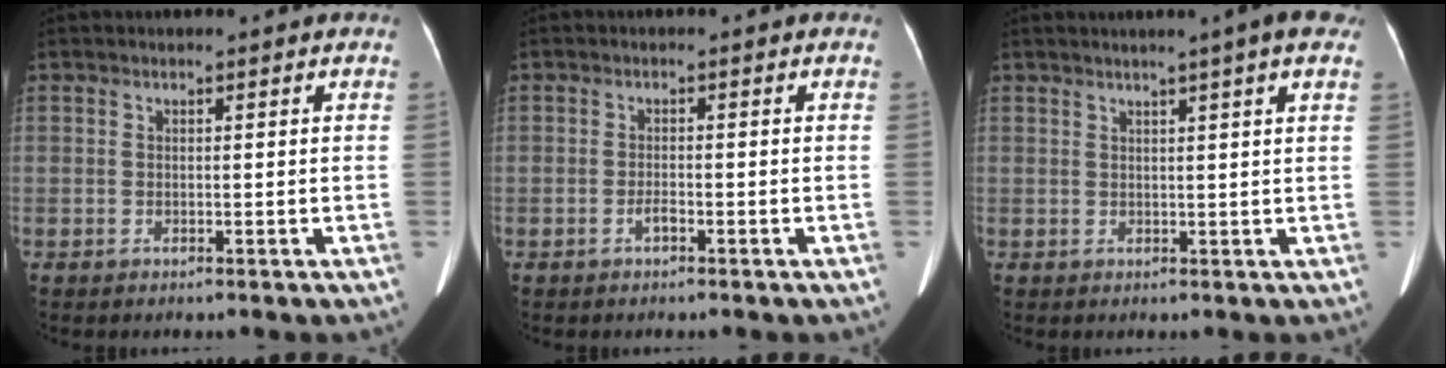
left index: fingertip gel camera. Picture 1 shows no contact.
{"total": 1.2, "force": [-0.8, 0.1, 0.8], "torque": [-0.018, 0.000, -0.015]}
{"total": 5.8, "force": [4.0, -0.2, 4.2], "torque": [-0.055, 0.011, 0.039]}